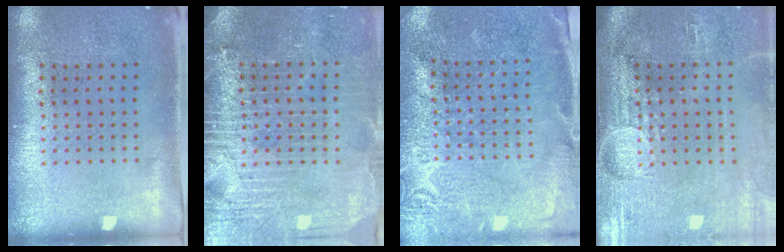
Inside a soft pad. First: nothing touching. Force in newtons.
{"total": 3.7, "press": 3.5, "slide": 1.2}
{"total": 2.8, "press": 2.8, "slide": 0.1}
{"total": 4.5, "press": 3.8, "slide": 2.5}